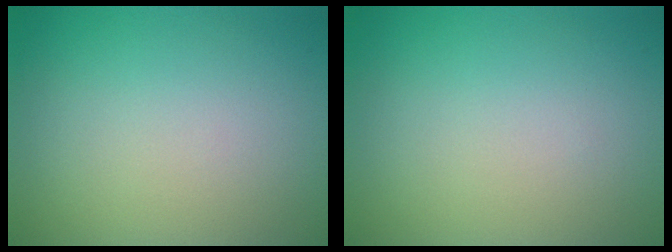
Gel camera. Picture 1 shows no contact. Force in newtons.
{"total": 0.0}